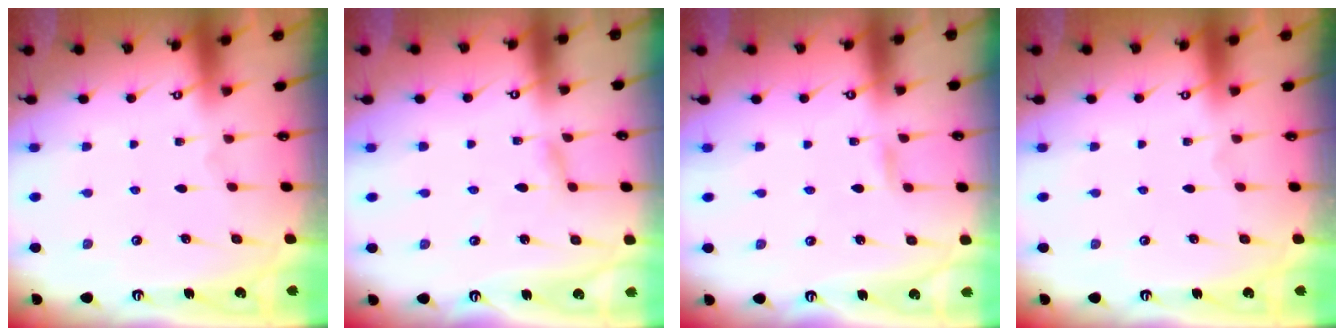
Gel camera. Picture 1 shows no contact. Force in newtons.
{"total": 2.4, "press": 2.4, "slide": 0.2}
{"total": 2.8, "press": 2.8, "slide": 0.2}
{"total": 0.0}